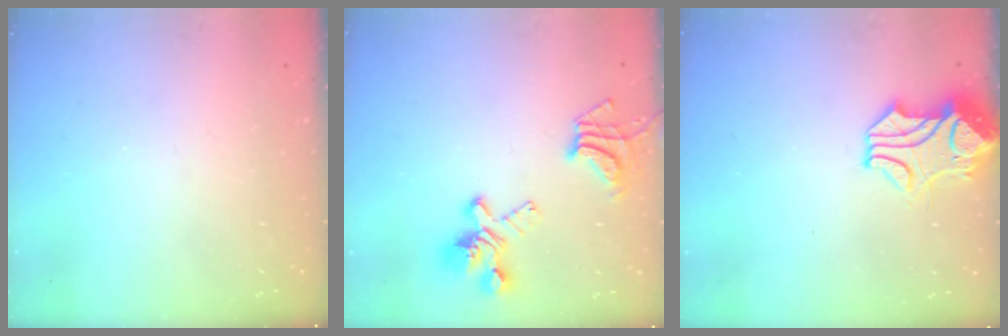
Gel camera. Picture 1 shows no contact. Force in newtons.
{"total": 9.9, "press": 9.6, "slide": 2.3}
{"total": 2.1, "press": 1.9, "slide": 1.0}